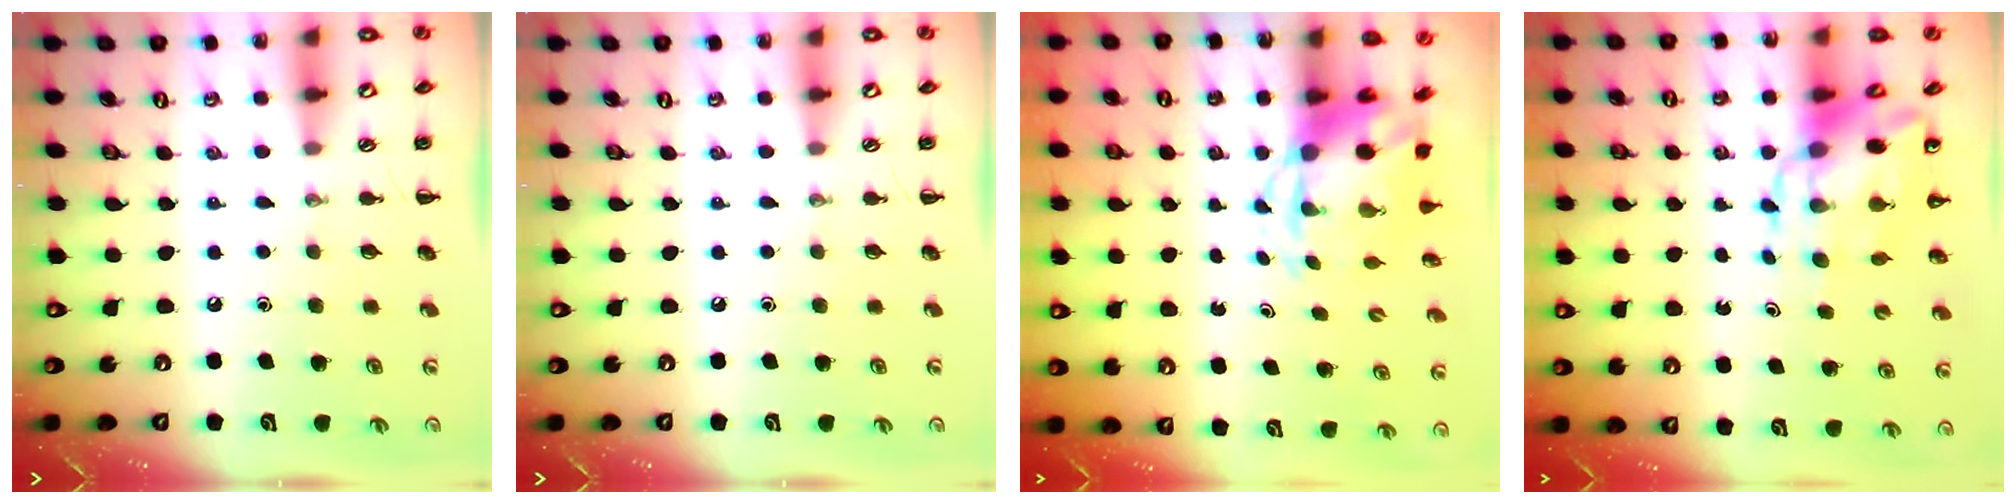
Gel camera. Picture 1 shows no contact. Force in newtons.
{"total": 0.0}
{"total": 4.5, "press": 4.4, "slide": 1.1}
{"total": 9.9, "press": 9.5, "slide": 2.8}